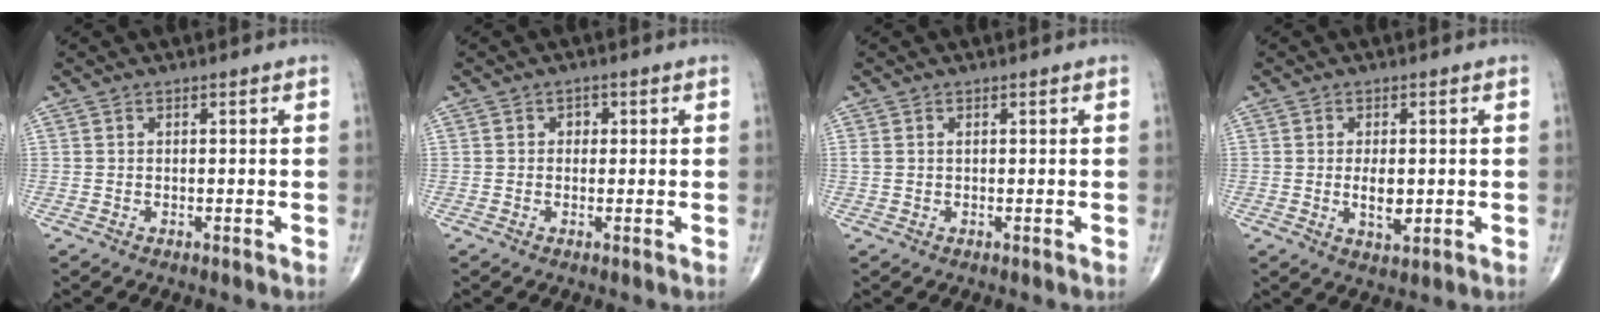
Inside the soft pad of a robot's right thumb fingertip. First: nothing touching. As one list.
[{"total": 1.3, "force": [0.2, 1.1, 0.6], "torque": [0.002, 0.003, -0.001]}, {"total": 0.9, "force": [0.3, 0.5, 0.7], "torque": [-0.021, 0.012, 0.012]}, {"total": 4.5, "force": [-0.3, 2.2, 3.9], "torque": [-0.060, -0.008, -0.002]}]